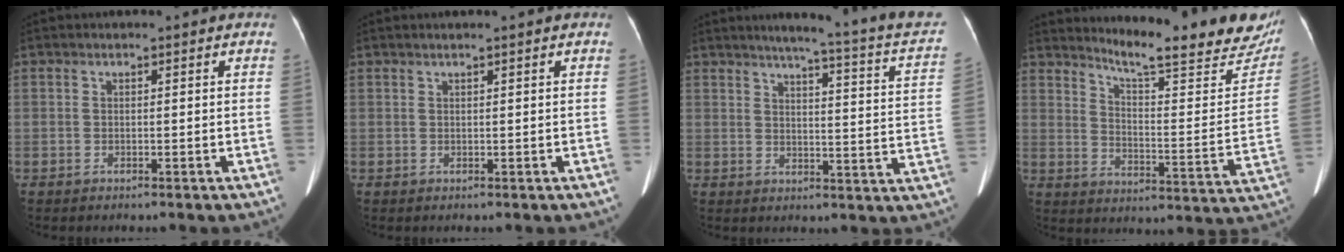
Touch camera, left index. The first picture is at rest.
{"total": 0.6, "force": [0.3, -0.2, 0.5], "torque": [-0.019, 0.002, 0.013]}
{"total": 19.4, "force": [16.6, -0.5, 9.9], "torque": [-0.132, -0.054, 0.182]}
{"total": 21.5, "force": [18.7, 2.7, 10.3], "torque": [-0.145, -0.063, 0.235]}